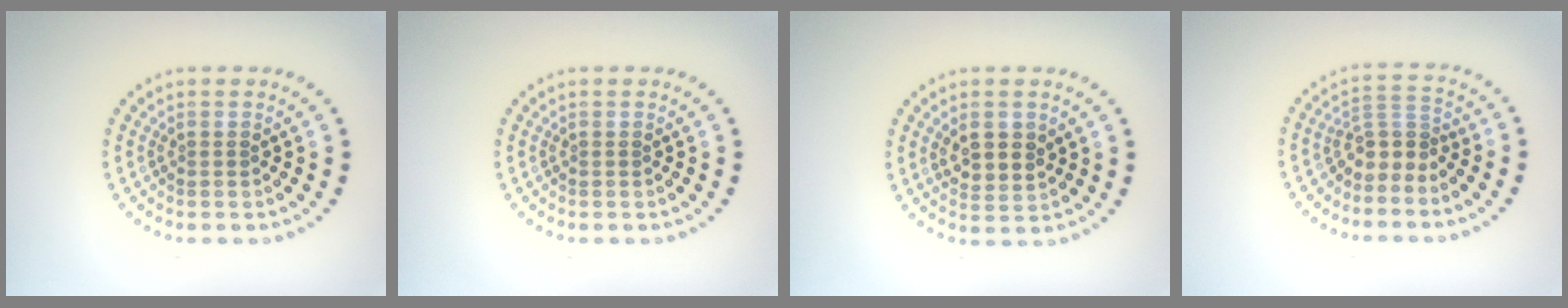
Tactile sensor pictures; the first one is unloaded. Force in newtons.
{"total": 0.0}
{"total": 2.7, "press": 2.6, "slide": 1.0}
{"total": 2.6, "press": 1.8, "slide": 1.9}